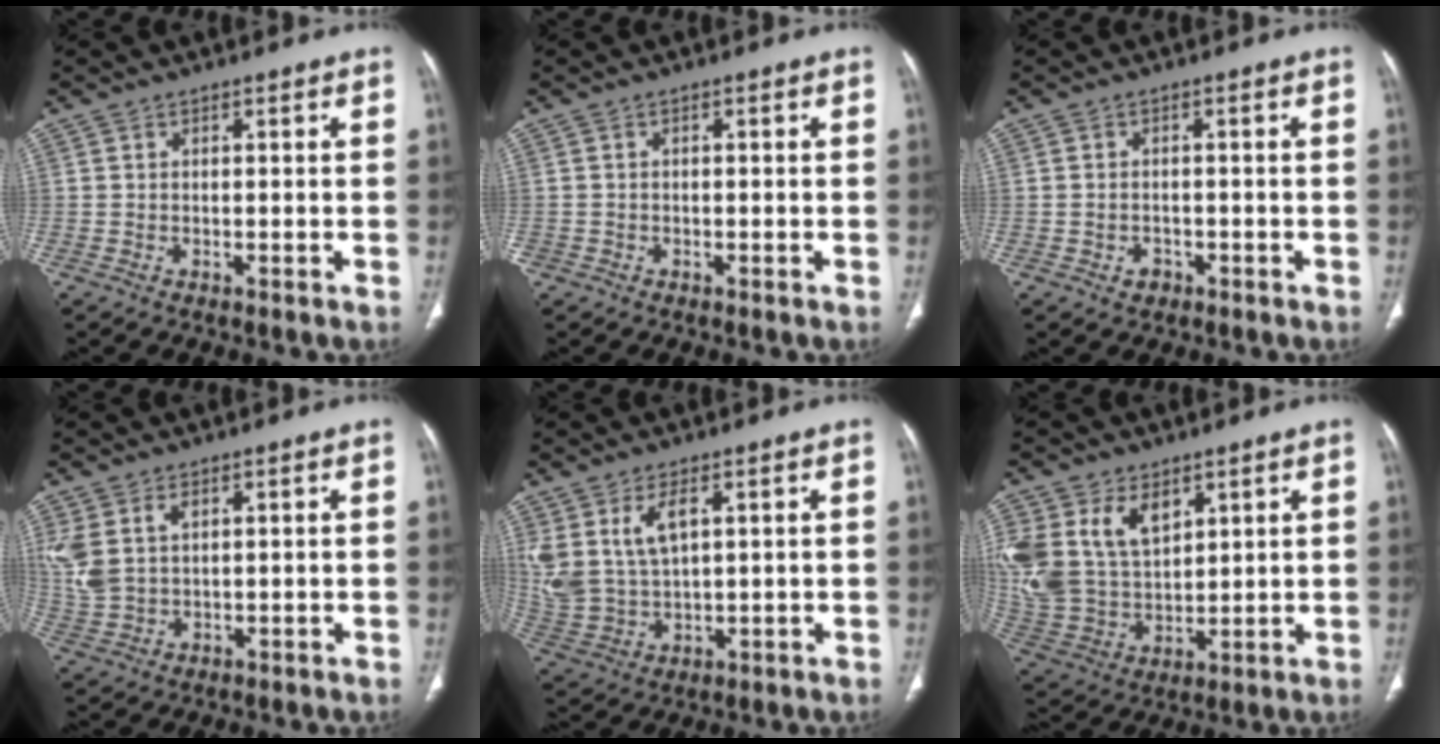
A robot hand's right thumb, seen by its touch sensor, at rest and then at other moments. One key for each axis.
{"total": 0.9, "fx": -0.3, "fy": 0.8, "fz": 0.1, "tx": 0.004, "ty": 0.005, "tz": -0.006}
{"total": 2.0, "fx": -0.9, "fy": 1.6, "fz": 0.7, "tx": -0.007, "ty": 0.009, "tz": -0.008}
{"total": 7.6, "fx": 2.6, "fy": 4.7, "fz": 5.3, "tx": -0.130, "ty": 0.002, "tz": 0.065}
{"total": 10.5, "fx": 4.0, "fy": 5.8, "fz": 7.8, "tx": -0.165, "ty": -0.012, "tz": 0.097}
{"total": 19.1, "fx": 7.7, "fy": 13.0, "fz": 11.7, "tx": -0.249, "ty": -0.009, "tz": 0.167}